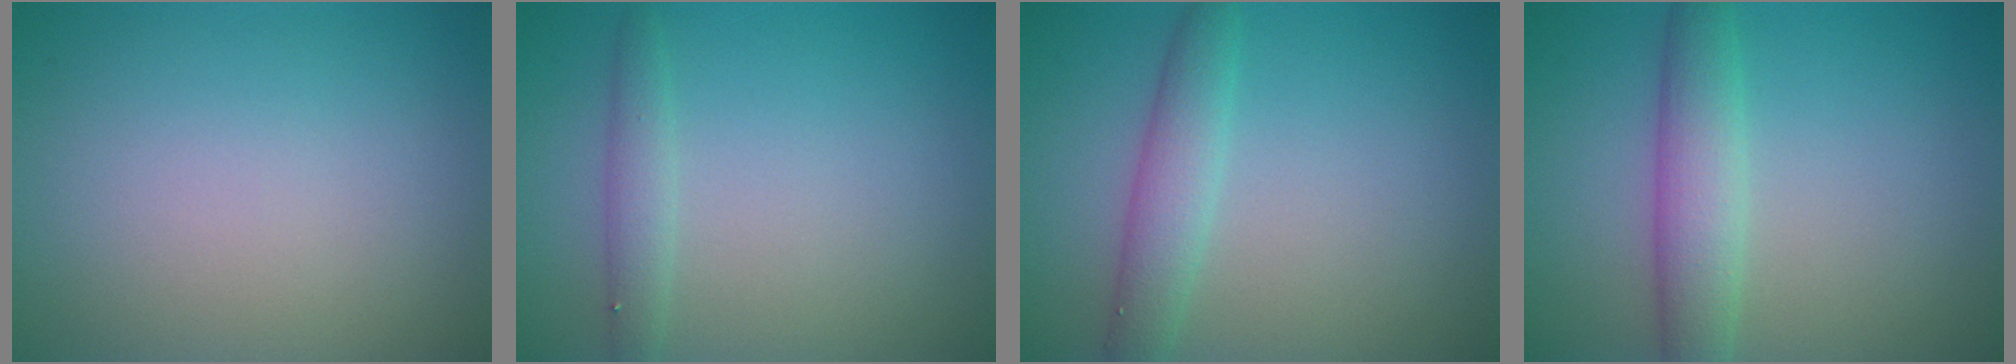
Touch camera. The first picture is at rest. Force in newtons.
{"total": 1.6, "press": 1.6, "slide": 0.0}
{"total": 2.9, "press": 2.9, "slide": 0.1}
{"total": 3.9, "press": 3.9, "slide": 0.1}